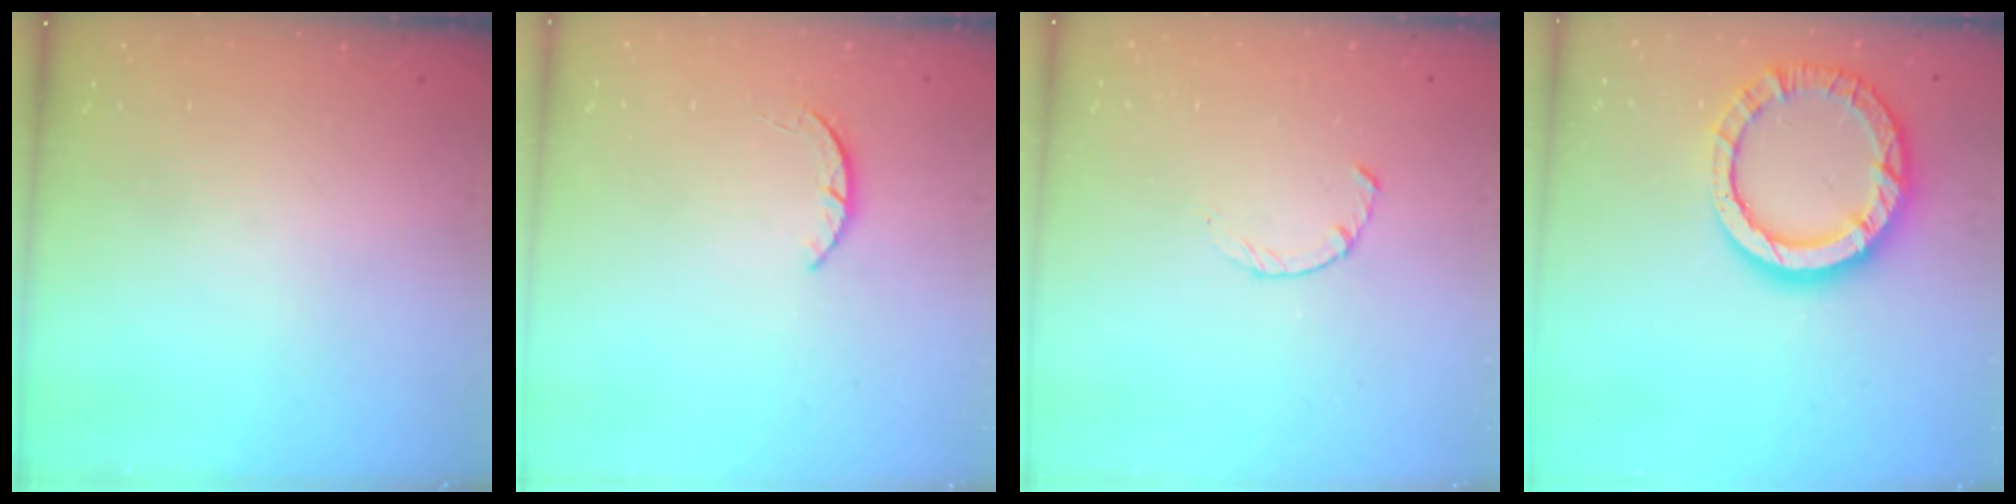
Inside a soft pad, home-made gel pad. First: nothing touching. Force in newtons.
{"total": 1.9, "press": 1.9, "slide": 0.3}
{"total": 2.4, "press": 2.3, "slide": 0.4}
{"total": 13.7, "press": 13.6, "slide": 1.4}